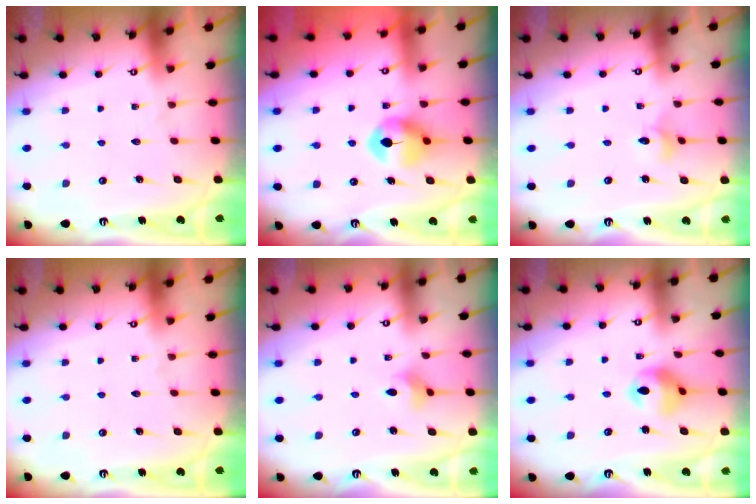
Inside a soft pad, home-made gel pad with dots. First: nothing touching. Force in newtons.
{"total": 8.3, "press": 8.3, "slide": 0.2}
{"total": 3.4, "press": 3.4, "slide": 0.3}
{"total": 0.0}
{"total": 2.9, "press": 2.9, "slide": 0.7}
{"total": 10.1, "press": 10.0, "slide": 1.3}